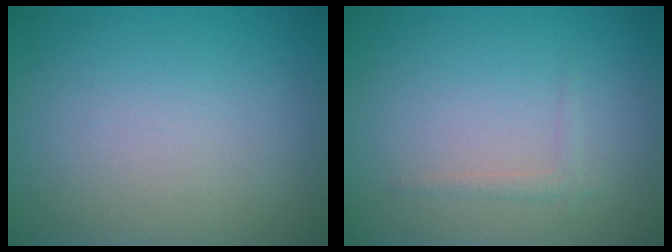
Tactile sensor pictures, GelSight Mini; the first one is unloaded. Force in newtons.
{"total": 0.9, "press": 0.9, "slide": 0.0}